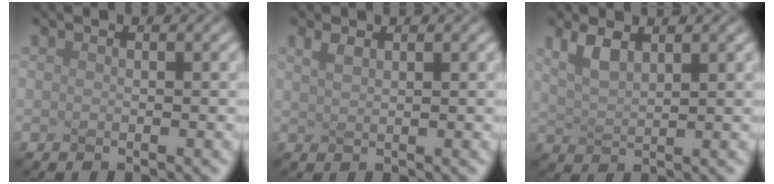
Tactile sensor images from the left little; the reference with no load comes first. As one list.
[{"total": 1.1, "force": [0.8, 0.4, 0.7], "torque": [-0.018, 0.002, 0.018]}, {"total": 2.5, "force": [1.5, 0.9, 1.8], "torque": [-0.043, 0.001, 0.032]}]